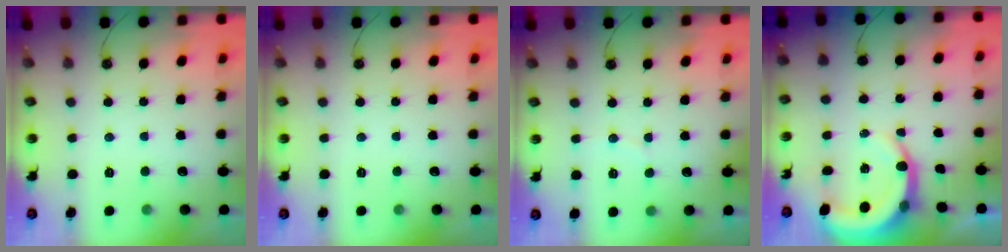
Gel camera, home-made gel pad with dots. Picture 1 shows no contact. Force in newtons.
{"total": 0.0}
{"total": 2.7, "press": 2.4, "slide": 1.2}
{"total": 7.7, "press": 7.6, "slide": 0.9}